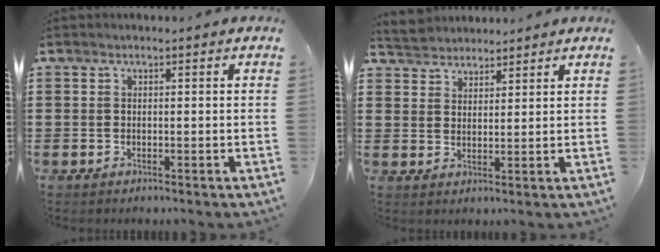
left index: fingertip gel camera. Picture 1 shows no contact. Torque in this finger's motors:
{"motor_torque": [0.39, -0.28, 0.41, 0.11]}